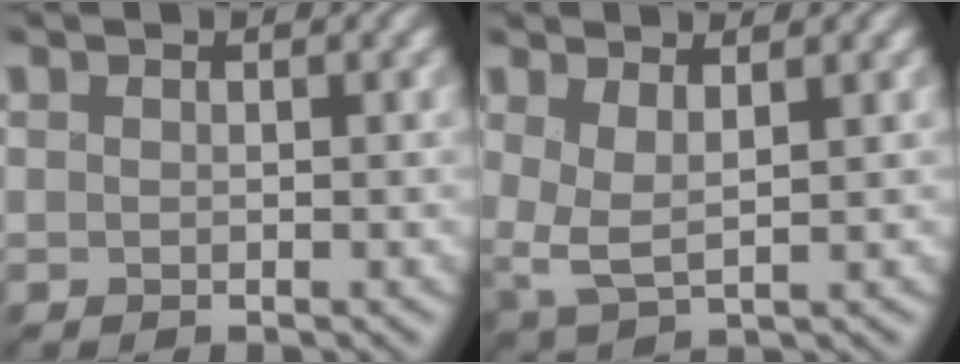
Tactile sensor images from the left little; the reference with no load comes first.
{"total": 2.3, "force": [0.5, 0.8, 2.2], "torque": [-0.060, -0.005, 0.021]}